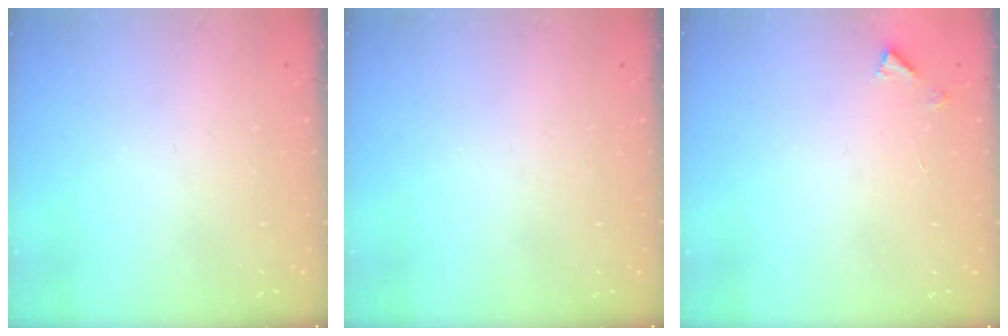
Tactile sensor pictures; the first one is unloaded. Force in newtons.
{"total": 0.0}
{"total": 4.3, "press": 4.2, "slide": 0.3}